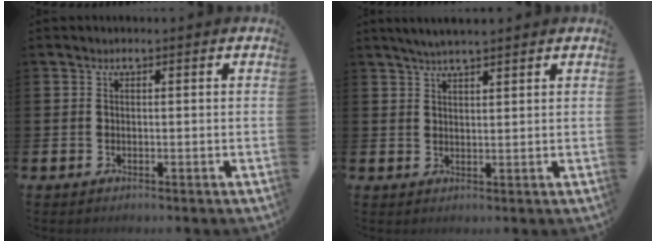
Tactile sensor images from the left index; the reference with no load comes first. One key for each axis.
{"total": 5.9, "fx": 5.6, "fy": 0.2, "fz": 1.9, "tx": -0.056, "ty": -0.017, "tz": 0.100}